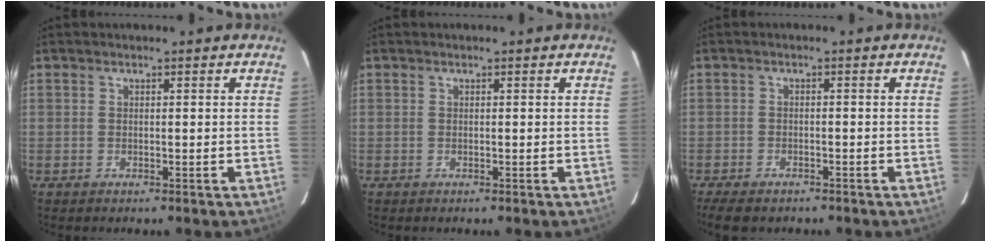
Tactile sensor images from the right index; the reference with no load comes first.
{"total": 0.0}
{"total": 6.3, "force": [-5.0, 2.6, 2.9], "torque": [-0.075, -0.015, -0.083]}